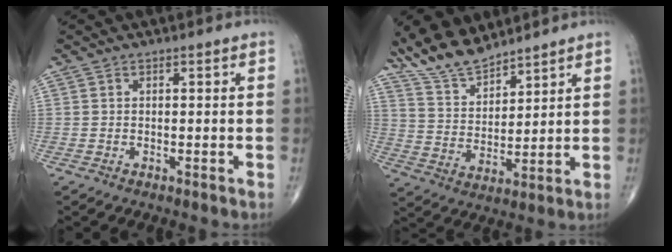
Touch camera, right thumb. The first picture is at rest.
{"total": 10.3, "force": [9.1, 3.1, 3.7], "torque": [-0.058, -0.046, 0.183]}